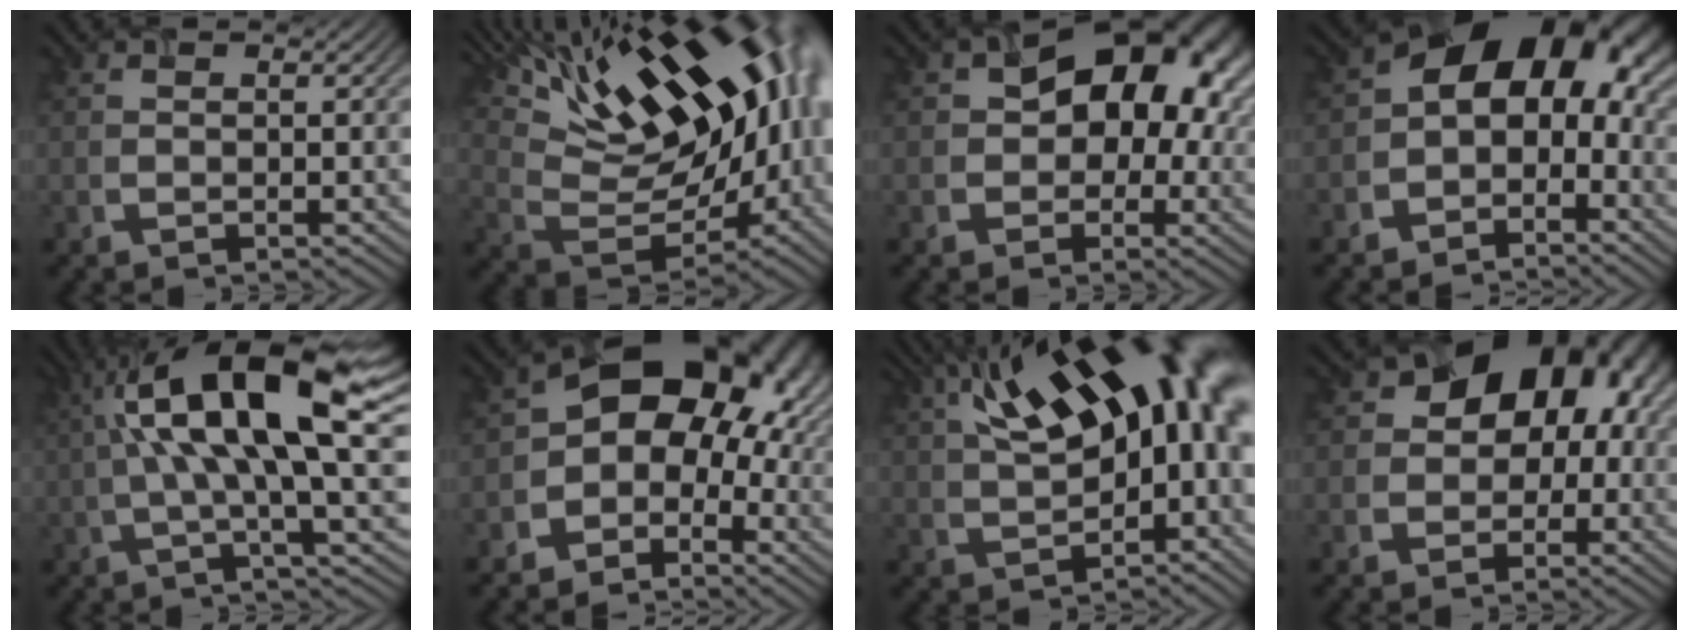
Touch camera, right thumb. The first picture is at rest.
{"total": 21.1, "force": [9.2, 10.3, 16.0], "torque": [-0.268, 0.051, 0.150]}
{"total": 12.4, "force": [1.9, 8.7, 8.7], "torque": [-0.082, 0.012, 0.015]}
{"total": 11.6, "force": [-0.5, 7.9, 8.4], "torque": [-0.115, 0.006, -0.021]}
{"total": 15.6, "force": [3.4, 3.2, 14.9], "torque": [-0.258, 0.015, 0.065]}
{"total": 12.4, "force": [-0.8, 9.2, 8.4], "torque": [-0.098, -0.005, -0.027]}
{"total": 18.4, "force": [5.2, 8.2, 15.6], "torque": [-0.248, 0.039, 0.083]}
{"total": 12.0, "force": [1.7, 9.5, 7.2], "torque": [-0.086, 0.001, 0.001]}